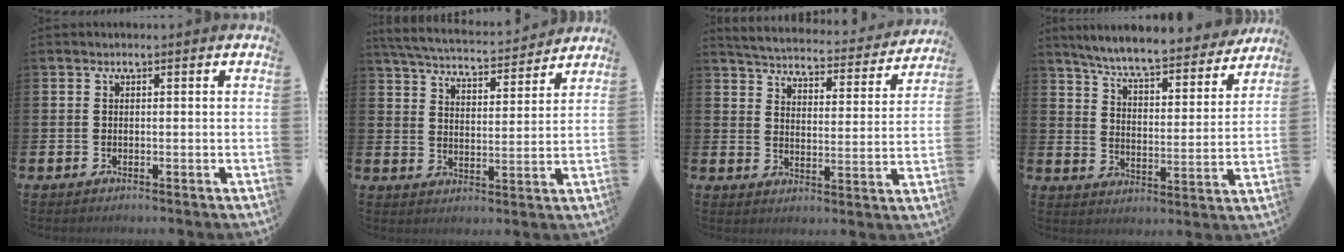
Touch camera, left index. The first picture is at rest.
{"total": 5.4, "force": [5.2, 0.7, 1.0], "torque": [-0.046, -0.039, 0.089]}
{"total": 4.6, "force": [4.5, 0.5, 0.6], "torque": [-0.039, -0.039, 0.073]}
{"total": 7.3, "force": [6.9, 0.2, 2.4], "torque": [-0.078, -0.052, 0.118]}